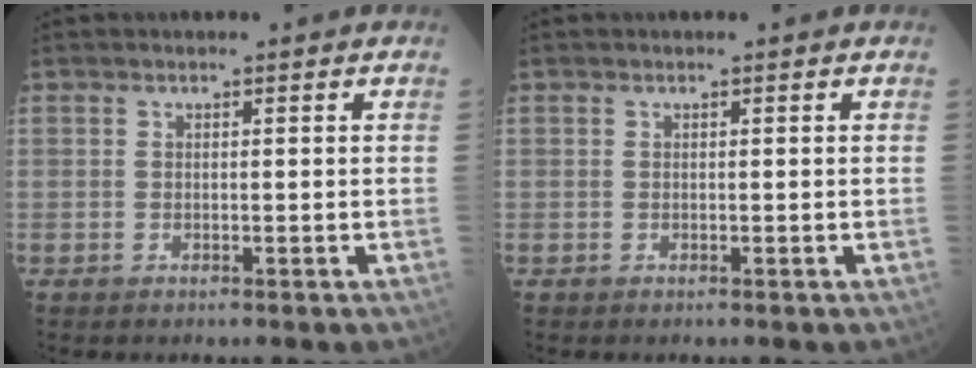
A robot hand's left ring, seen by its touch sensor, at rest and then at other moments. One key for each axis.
{"total": 0.0}